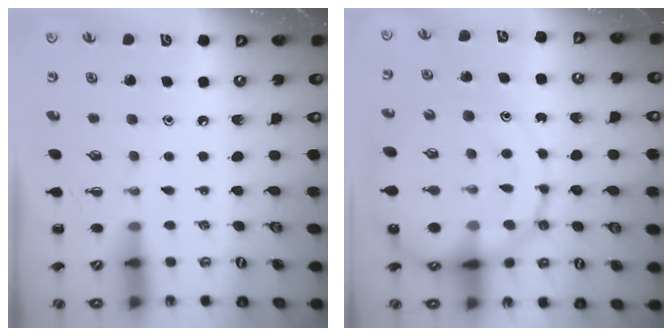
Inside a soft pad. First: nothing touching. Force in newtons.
{"total": 17.9, "press": 17.6, "slide": 3.0}